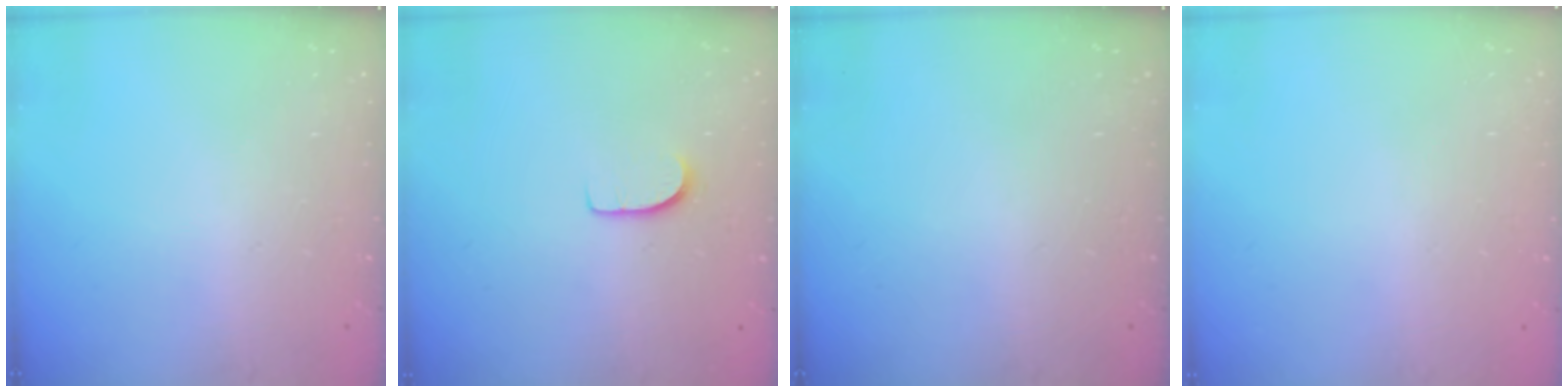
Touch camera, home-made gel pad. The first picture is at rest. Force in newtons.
{"total": 6.7, "press": 6.7, "slide": 0.3}
{"total": 0.0}
{"total": 0.0}